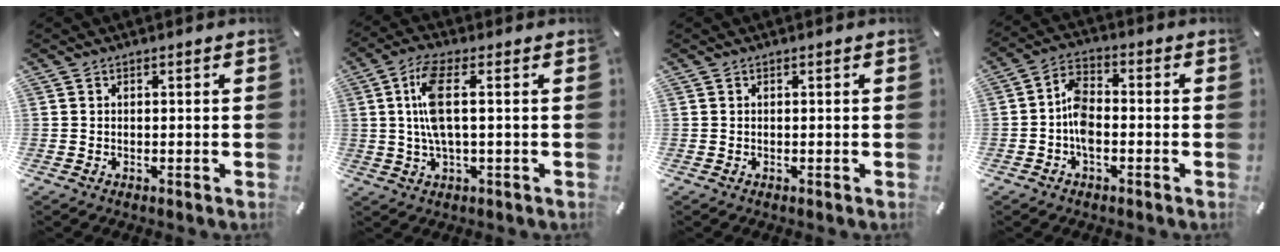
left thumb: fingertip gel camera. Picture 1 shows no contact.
{"total": 9.2, "force": [1.2, 3.2, 8.6], "torque": [-0.188, -0.007, 0.015]}
{"total": 0.0}
{"total": 6.8, "force": [-2.0, 3.9, 5.1], "torque": [-0.098, 0.016, -0.035]}